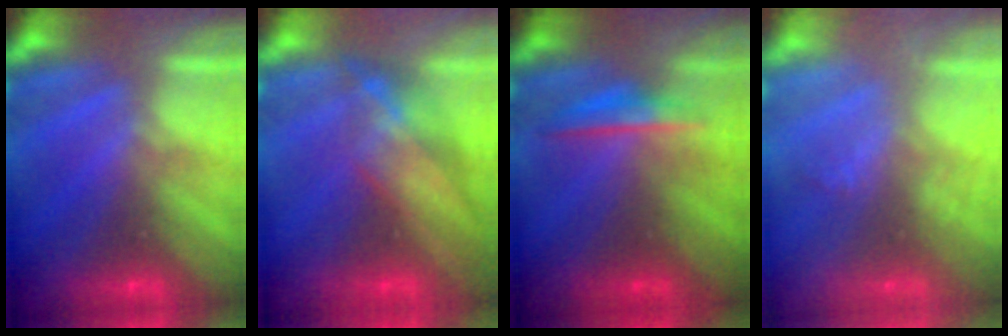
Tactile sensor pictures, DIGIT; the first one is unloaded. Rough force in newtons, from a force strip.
{"total": 4.4}
{"total": 1.7}
{"total": 2.0}